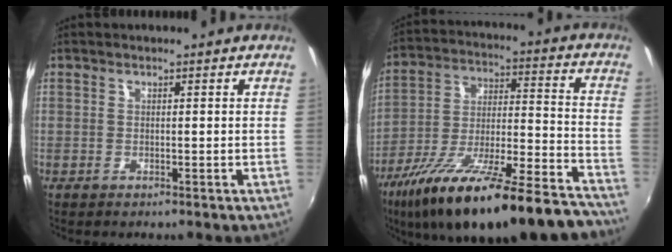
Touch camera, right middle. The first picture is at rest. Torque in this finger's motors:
{"motor_torque": [1.09, -1.05, 0.47, 0.21]}